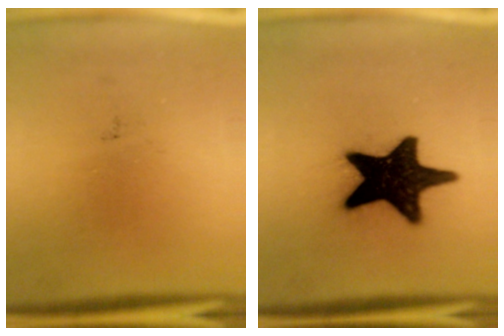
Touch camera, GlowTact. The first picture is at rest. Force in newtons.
{"total": 19.7}